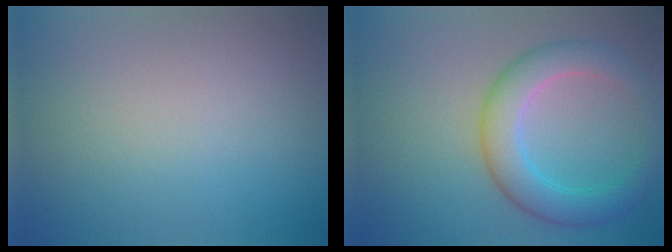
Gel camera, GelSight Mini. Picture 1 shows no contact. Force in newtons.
{"total": 5.2, "press": 5.2, "slide": 0.0}